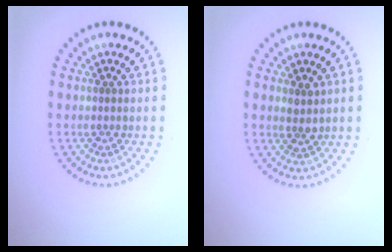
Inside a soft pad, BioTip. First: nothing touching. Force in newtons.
{"total": 1.5, "press": 1.2, "slide": 0.9}